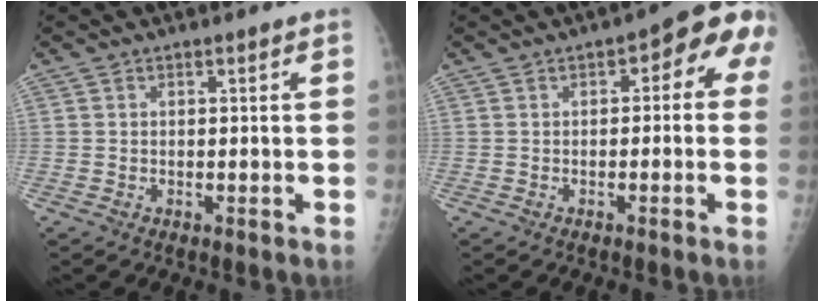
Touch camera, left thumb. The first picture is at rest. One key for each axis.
{"total": 7.4, "fx": 1.1, "fy": 3.7, "fz": 6.4, "tx": -0.040, "ty": 0.026, "tz": -0.003}